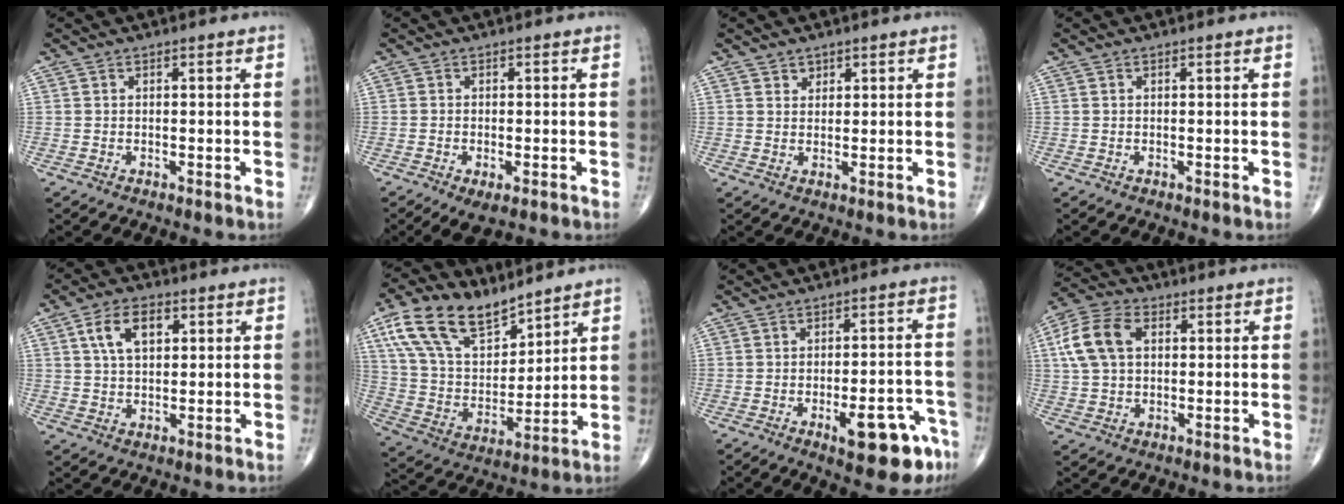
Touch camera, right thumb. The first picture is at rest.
{"total": 4.0, "force": [-2.0, 1.7, 3.0], "torque": [-0.055, -0.004, -0.029]}
{"total": 1.8, "force": [1.3, 1.3, 0.3], "torque": [0.014, -0.007, 0.016]}
{"total": 0.0}
{"total": 7.9, "force": [2.9, 4.5, 5.8], "torque": [-0.090, -0.001, 0.051]}
{"total": 17.7, "force": [11.5, 8.9, 9.9], "torque": [-0.157, -0.041, 0.227]}
{"total": 11.7, "force": [-6.0, 3.9, 9.2], "torque": [-0.100, 0.032, -0.073]}
{"total": 10.8, "force": [2.5, 7.3, 7.6], "torque": [-0.149, 0.018, 0.040]}